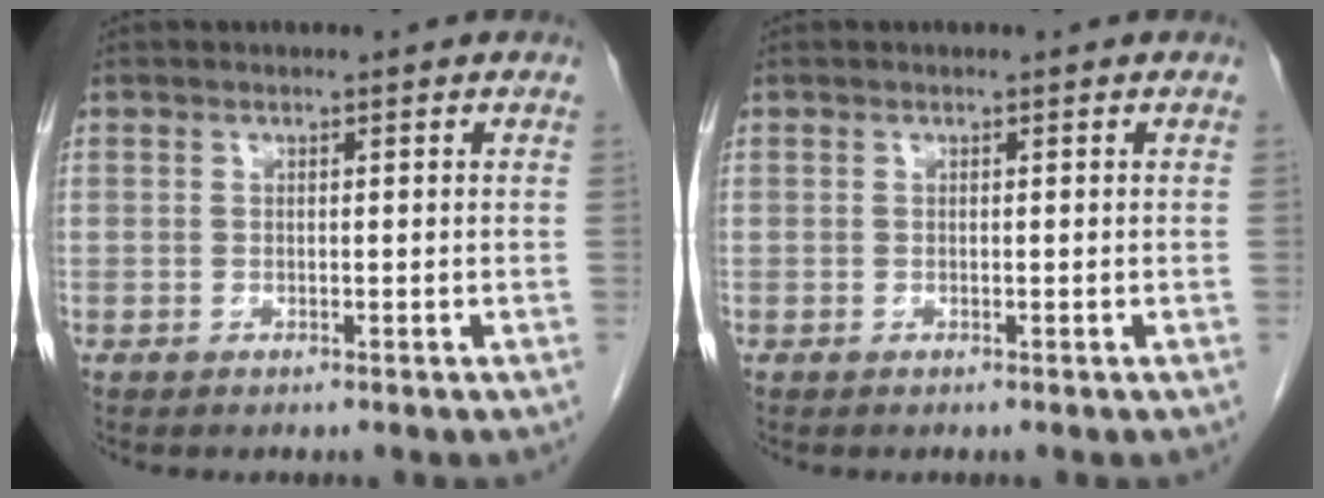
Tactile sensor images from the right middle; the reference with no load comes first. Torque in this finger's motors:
{"motor_torque": [-0.12, 0.13, 0.00, -0.01]}